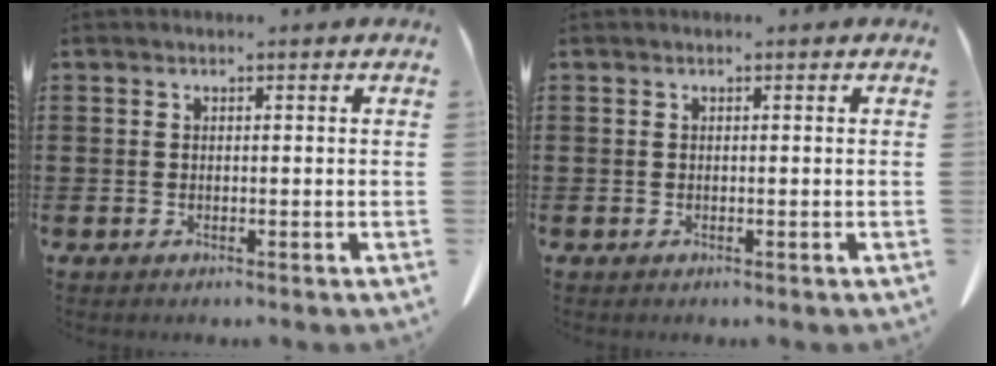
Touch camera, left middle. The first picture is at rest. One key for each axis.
{"total": 0.0}